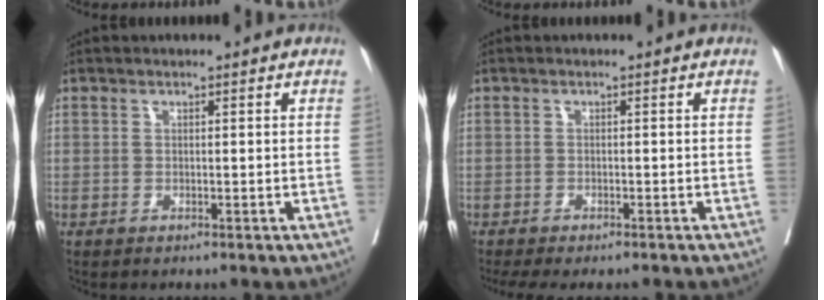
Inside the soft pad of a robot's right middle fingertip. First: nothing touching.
{"total": 5.8, "force": [-5.0, 1.9, 2.5], "torque": [-0.025, -0.006, -0.075]}